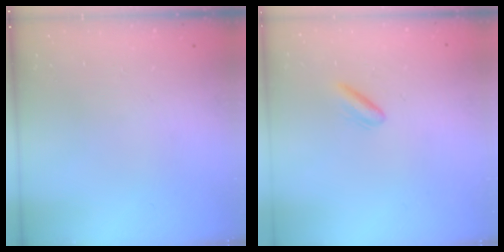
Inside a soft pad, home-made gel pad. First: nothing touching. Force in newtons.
{"total": 3.3, "press": 3.1, "slide": 1.2}